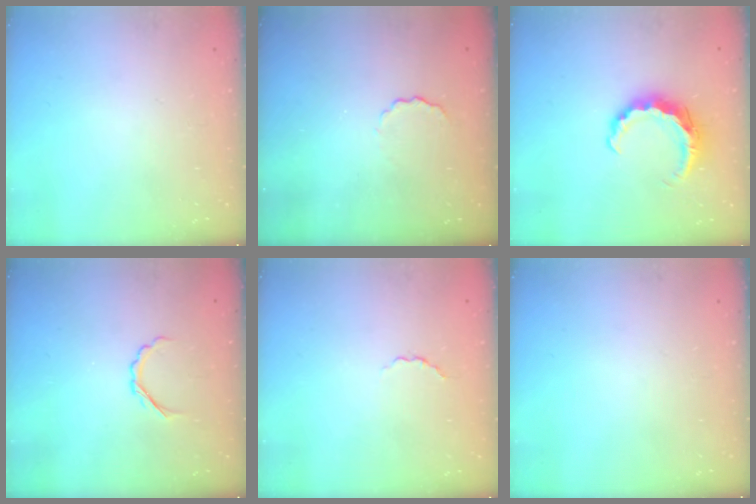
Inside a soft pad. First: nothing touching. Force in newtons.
{"total": 3.5, "press": 3.4, "slide": 0.8}
{"total": 8.3, "press": 8.3, "slide": 0.9}
{"total": 3.1, "press": 3.0, "slide": 0.8}
{"total": 1.8, "press": 1.6, "slide": 0.8}
{"total": 0.0}